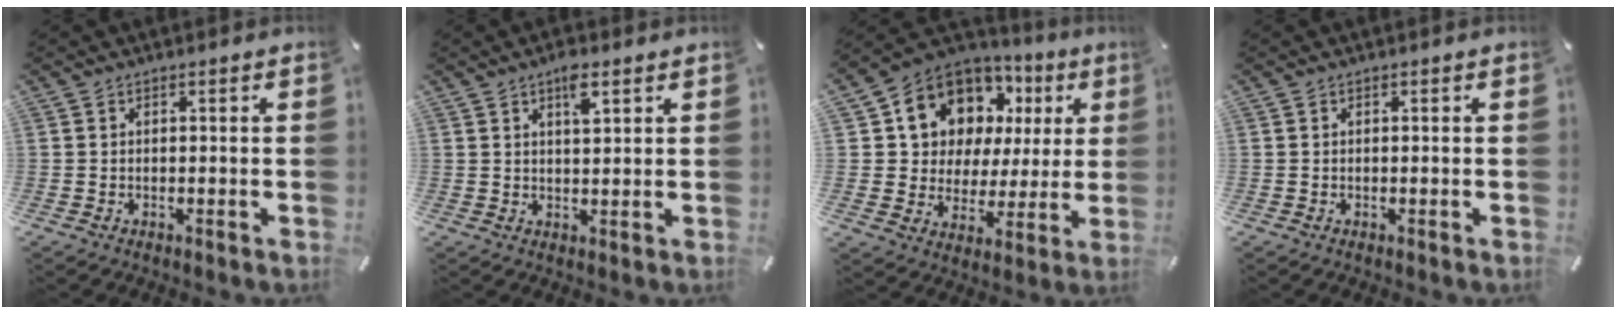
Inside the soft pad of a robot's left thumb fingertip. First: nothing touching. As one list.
[{"total": 4.3, "force": [2.5, 1.6, 3.2], "torque": [-0.045, -0.006, 0.037]}, {"total": 12.0, "force": [5.8, 9.9, 3.5], "torque": [-0.077, -0.040, 0.114]}, {"total": 0.0}]